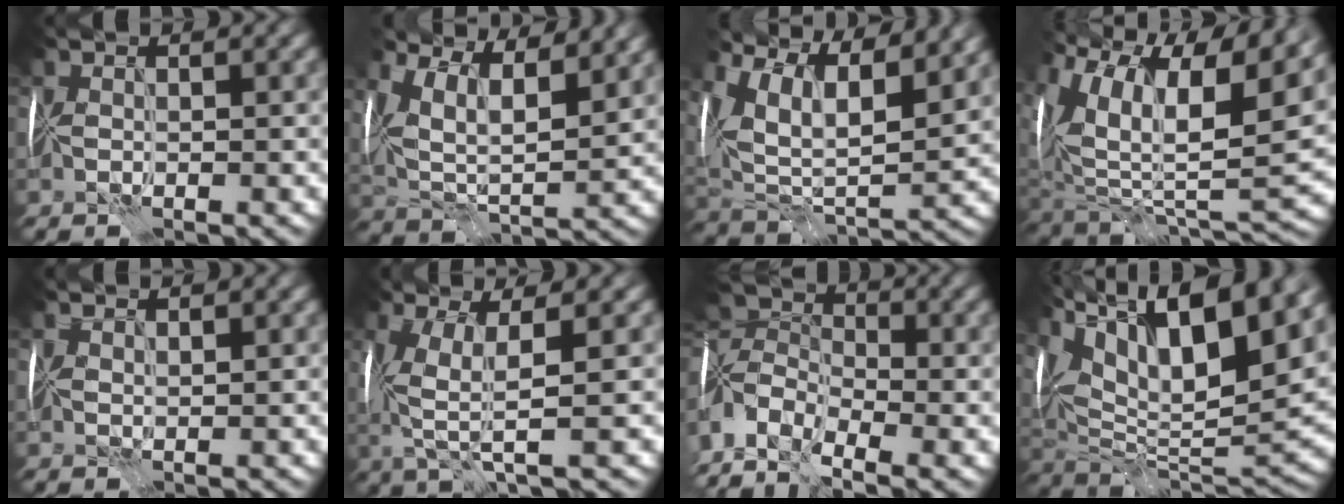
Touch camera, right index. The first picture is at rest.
{"total": 8.8, "force": [5.9, 3.8, 5.3], "torque": [-0.096, 0.007, 0.096]}
{"total": 11.7, "force": [7.2, 5.3, 7.6], "torque": [-0.143, 0.014, 0.126]}
{"total": 15.7, "force": [8.6, 6.9, 11.2], "torque": [-0.194, 0.037, 0.154]}
{"total": 1.9, "force": [1.8, 0.4, 0.6], "torque": [-0.016, 0.007, 0.030]}
{"total": 5.4, "force": [0.3, 1.5, 5.2], "torque": [-0.130, 0.003, 0.006]}
{"total": 8.4, "force": [-3.8, 4.9, 5.6], "torque": [-0.120, 0.008, -0.098]}
{"total": 18.2, "force": [9.1, 7.0, 14.1], "torque": [-0.237, 0.048, 0.149]}